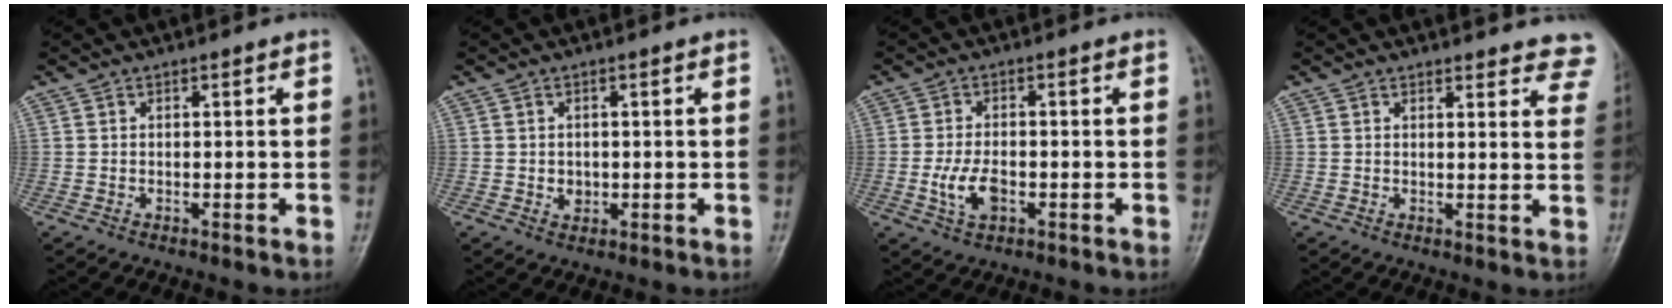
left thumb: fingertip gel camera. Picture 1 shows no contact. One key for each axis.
{"total": 1.9, "fx": -0.1, "fy": 1.7, "fz": 1.0, "tx": -0.008, "ty": 0.001, "tz": 0.003}
{"total": 5.4, "fx": -1.4, "fy": 3.1, "fz": 4.2, "tx": -0.085, "ty": 0.004, "tz": -0.025}
{"total": 10.1, "fx": 9.4, "fy": 3.0, "fz": 2.1, "tx": 0.031, "ty": -0.042, "tz": 0.078}